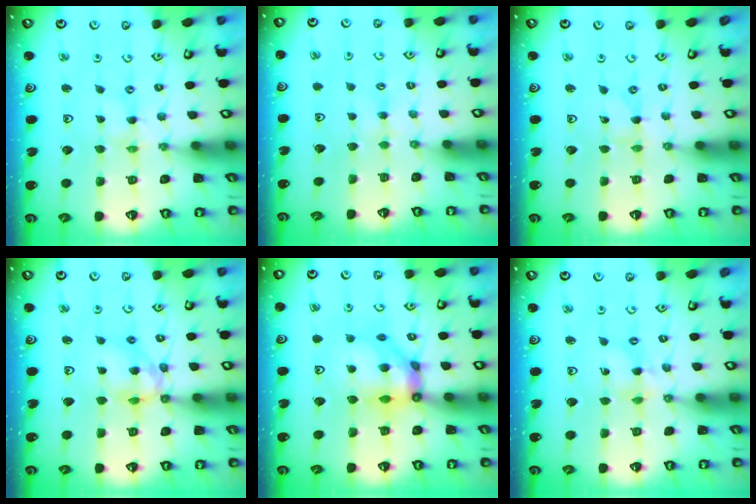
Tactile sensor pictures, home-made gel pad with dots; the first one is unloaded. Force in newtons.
{"total": 2.8, "press": 2.8, "slide": 0.3}
{"total": 0.0}
{"total": 11.2, "press": 11.2, "slide": 1.1}
{"total": 10.9, "press": 10.8, "slide": 1.0}
{"total": 2.9, "press": 2.8, "slide": 0.2}